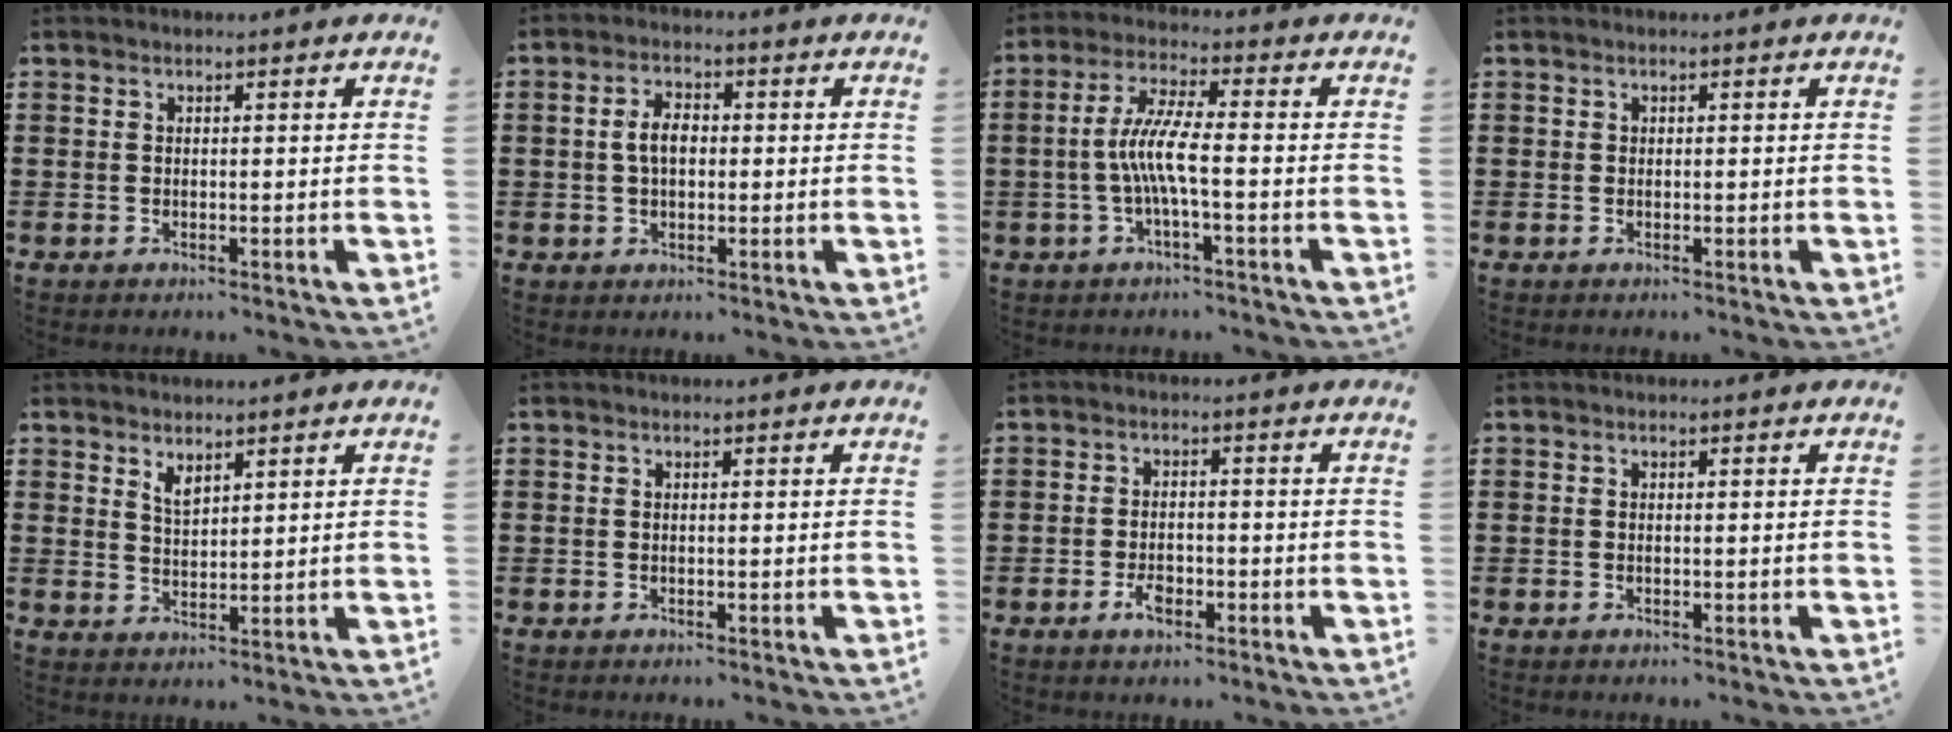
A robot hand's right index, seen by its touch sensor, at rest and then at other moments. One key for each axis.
{"total": 4.1, "fx": 0.1, "fy": 2.2, "fz": 3.5, "tx": -0.078, "ty": 0.004, "tz": -0.001}
{"total": 6.9, "fx": -1.3, "fy": 0.7, "fz": 6.7, "tx": -0.147, "ty": -0.013, "tz": -0.033}
{"total": 0.0}
{"total": 2.6, "fx": 2.1, "fy": 0.9, "fz": 1.2, "tx": -0.028, "ty": -0.001, "tz": 0.039}
{"total": 0.0}
{"total": 3.3, "fx": -1.5, "fy": 1.6, "fz": 2.5, "tx": -0.052, "ty": 0.001, "tz": -0.028}
{"total": 0.0}